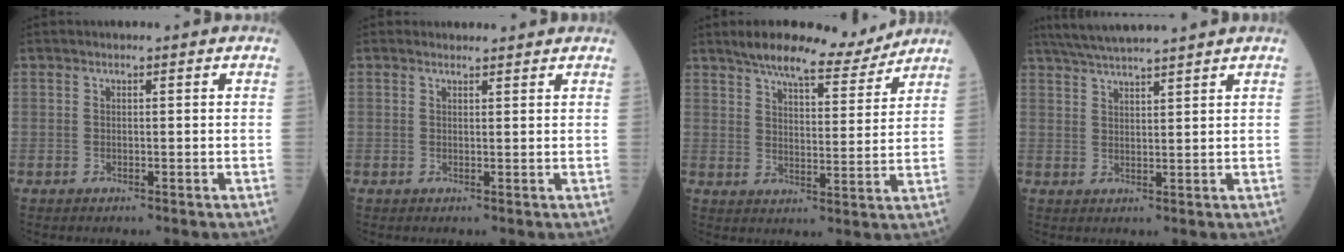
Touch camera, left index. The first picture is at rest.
{"total": 1.7, "force": [1.7, 0.4, 0.0], "torque": [-0.013, 0.005, 0.024]}
{"total": 10.7, "force": [9.6, 1.8, 4.3], "torque": [-0.067, 0.004, 0.141]}
{"total": 9.3, "force": [8.2, -0.7, 4.2], "torque": [-0.073, 0.029, 0.130]}